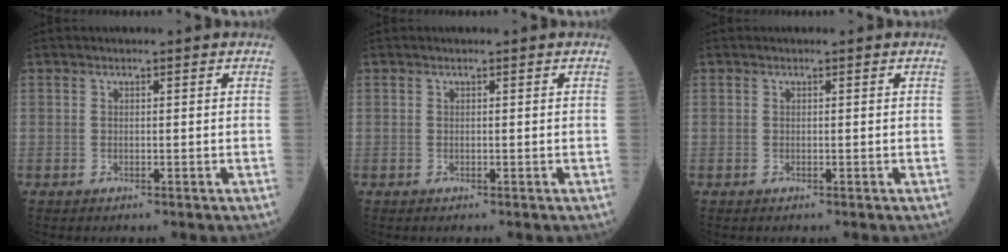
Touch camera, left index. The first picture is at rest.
{"total": 0.0}
{"total": 0.0}